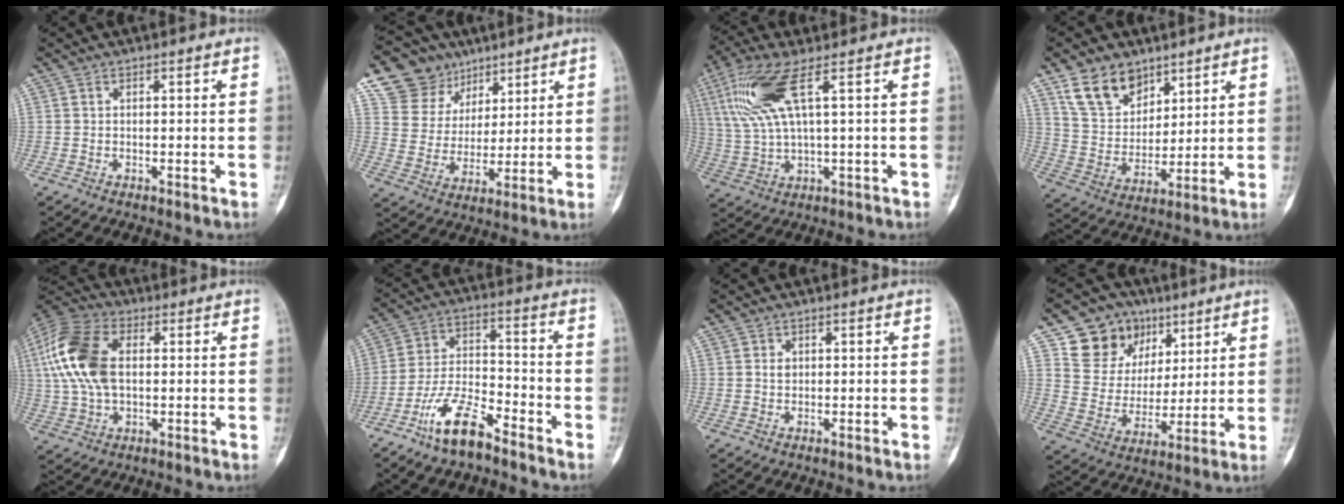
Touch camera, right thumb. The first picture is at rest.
{"total": 13.2, "force": [8.3, 10.1, 1.9], "torque": [0.003, -0.027, 0.159]}
{"total": 11.6, "force": [4.2, 2.6, 10.4], "torque": [-0.261, 0.000, 0.090]}
{"total": 11.7, "force": [7.8, 7.6, 4.4], "torque": [-0.054, -0.037, 0.154]}
{"total": 16.0, "force": [2.3, 9.4, 12.7], "torque": [-0.273, 0.017, 0.039]}
{"total": 10.9, "force": [-7.6, 4.0, 6.8], "torque": [-0.131, 0.055, -0.148]}
{"total": 1.2, "force": [0.2, 0.9, 0.7], "torque": [-0.008, 0.002, 0.005]}
{"total": 15.1, "force": [8.1, 12.0, 4.3], "torque": [-0.035, -0.023, 0.151]}